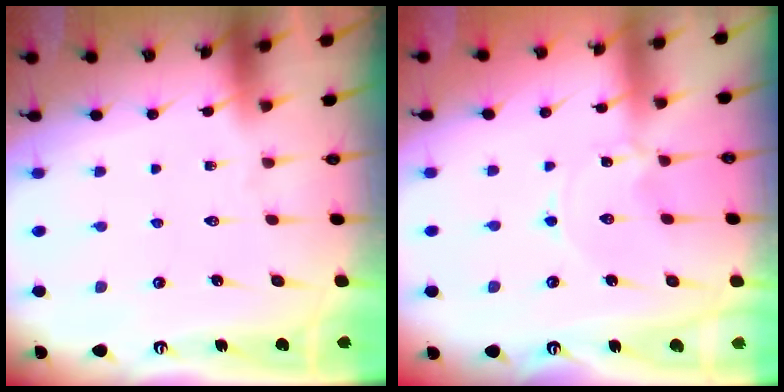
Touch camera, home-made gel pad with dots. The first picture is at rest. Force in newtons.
{"total": 0.0}